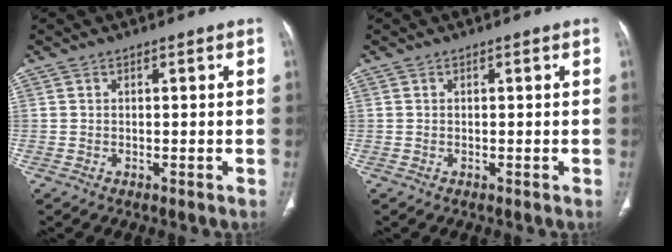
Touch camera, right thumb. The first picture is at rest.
{"total": 0.0}